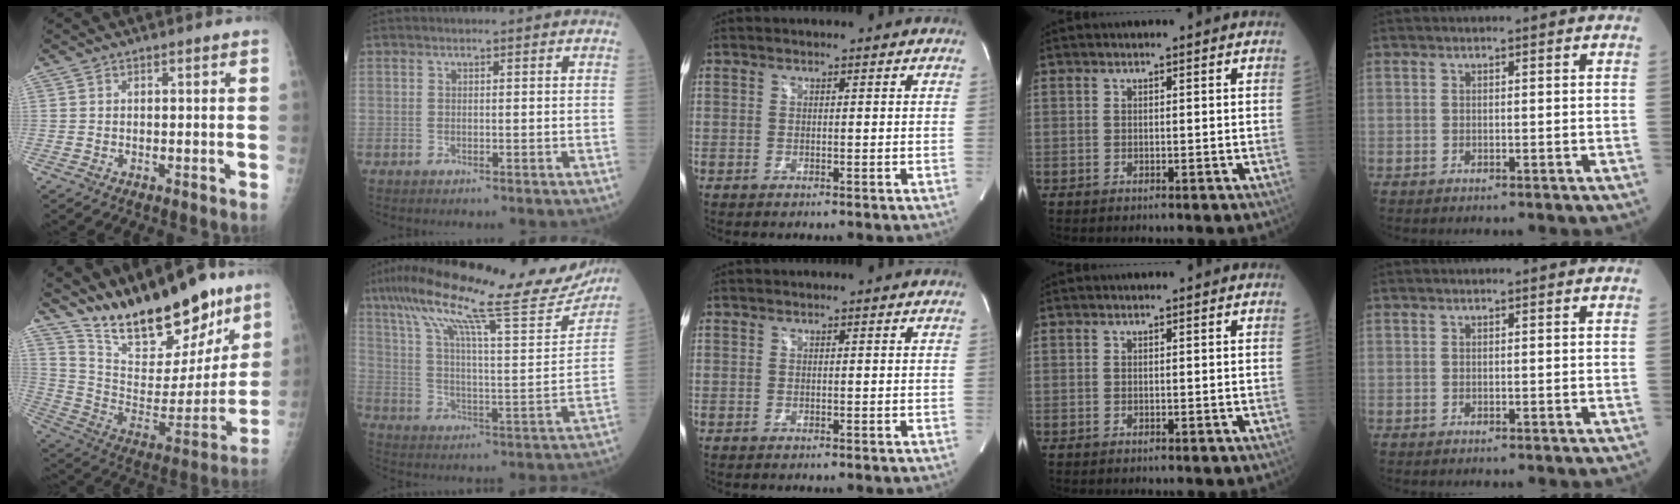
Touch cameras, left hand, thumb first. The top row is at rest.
{"thumb": {"total": 23.8, "force": [18.4, 8.6, 12.5], "torque": [-0.154, -0.093, 0.308]}, "index": {"total": 26.4, "force": [21.6, 2.7, 14.9], "torque": [-0.257, 0.005, 0.310]}}